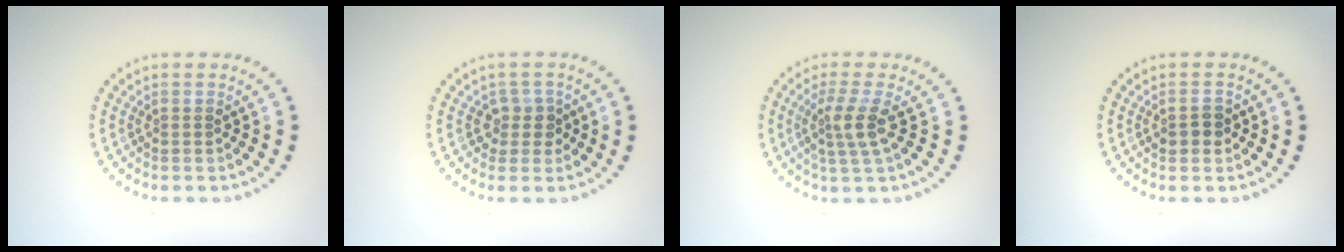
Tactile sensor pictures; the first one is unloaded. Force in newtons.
{"total": 2.0, "press": 1.6, "slide": 1.2}
{"total": 2.7, "press": 2.1, "slide": 1.7}
{"total": 1.7, "press": 1.7, "slide": 0.2}